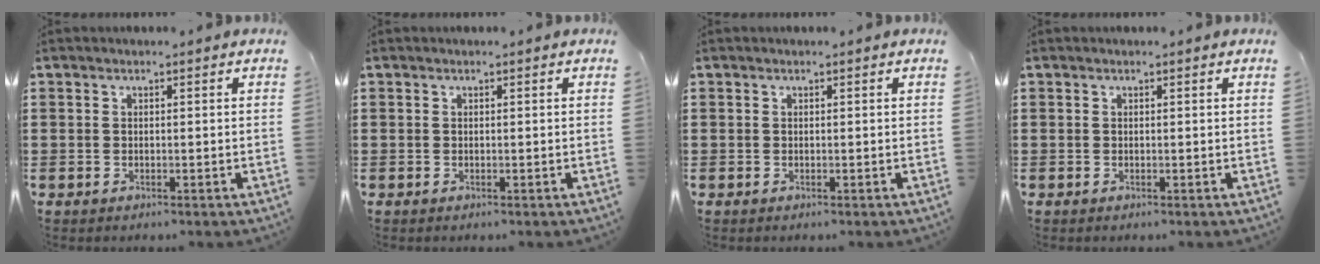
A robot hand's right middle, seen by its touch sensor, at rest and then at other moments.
{"total": 0.0}
{"total": 0.0}
{"total": 0.0}